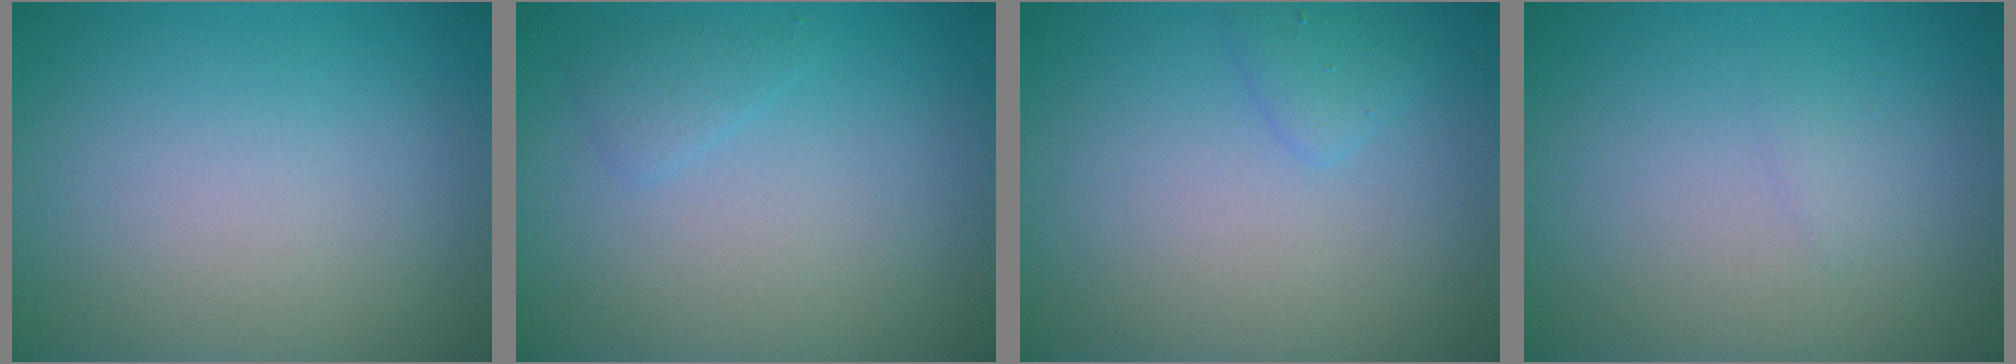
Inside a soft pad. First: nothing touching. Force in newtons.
{"total": 1.1, "press": 1.1, "slide": 0.1}
{"total": 1.3, "press": 1.3, "slide": 0.0}
{"total": 0.6, "press": 0.6, "slide": 0.0}